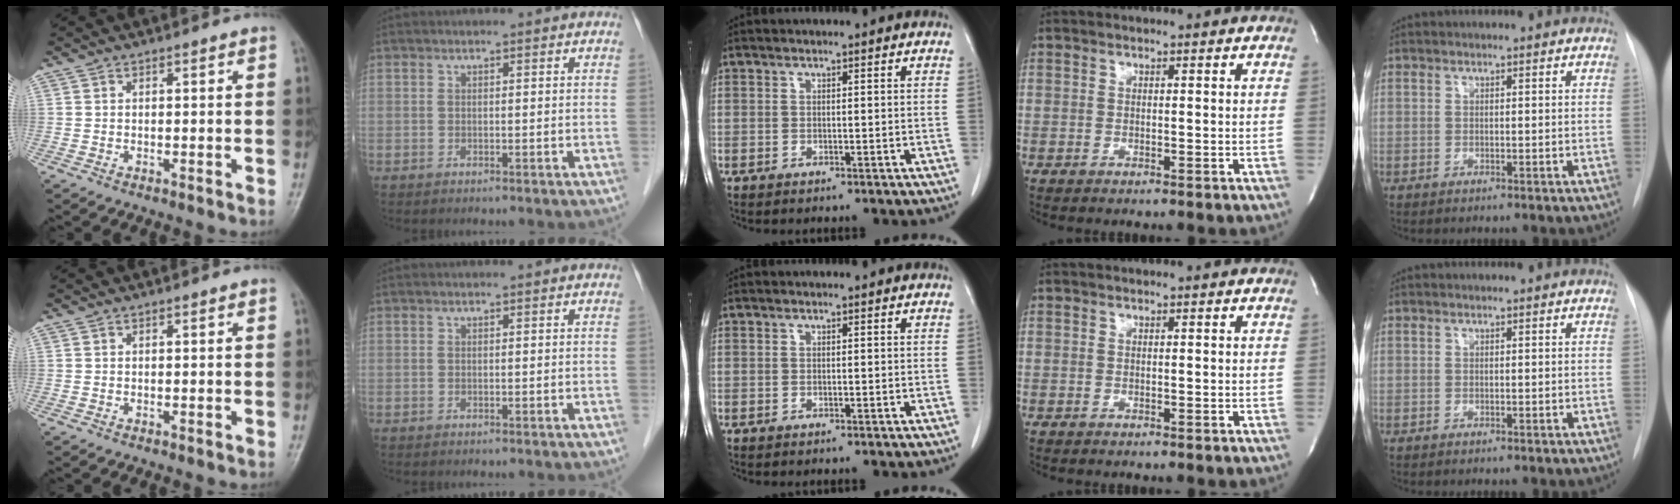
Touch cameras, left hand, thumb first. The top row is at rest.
{}